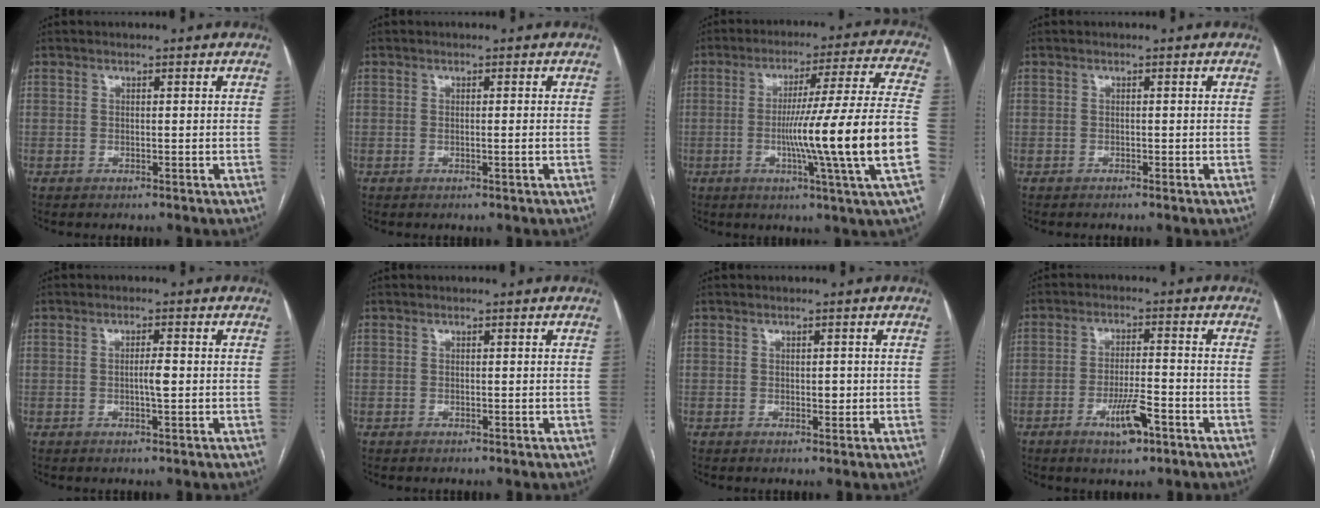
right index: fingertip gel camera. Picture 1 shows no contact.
{"total": 0.9, "force": [-0.1, -0.2, 0.8], "torque": [-0.014, -0.002, -0.002]}
{"total": 19.5, "force": [-4.2, -2.6, 18.8], "torque": [-0.264, -0.004, -0.073]}
{"total": 0.0}
{"total": 2.3, "force": [-0.2, 0.2, 2.3], "torque": [-0.042, 0.001, -0.004]}
{"total": 0.0}
{"total": 1.2, "force": [-0.1, 0.7, 1.0], "torque": [-0.013, 0.000, 0.000]}
{"total": 6.4, "force": [-3.3, 1.4, 5.3], "torque": [-0.097, -0.003, -0.053]}